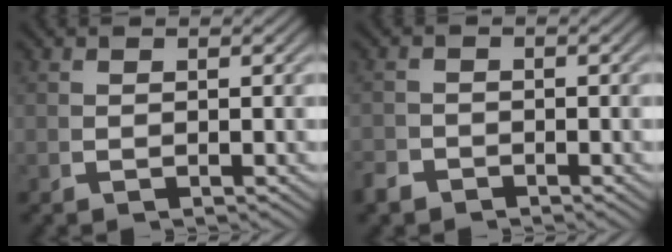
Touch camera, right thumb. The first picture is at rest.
{"total": 1.6, "force": [-1.5, 0.6, -0.2], "torque": [0.009, -0.008, -0.027]}